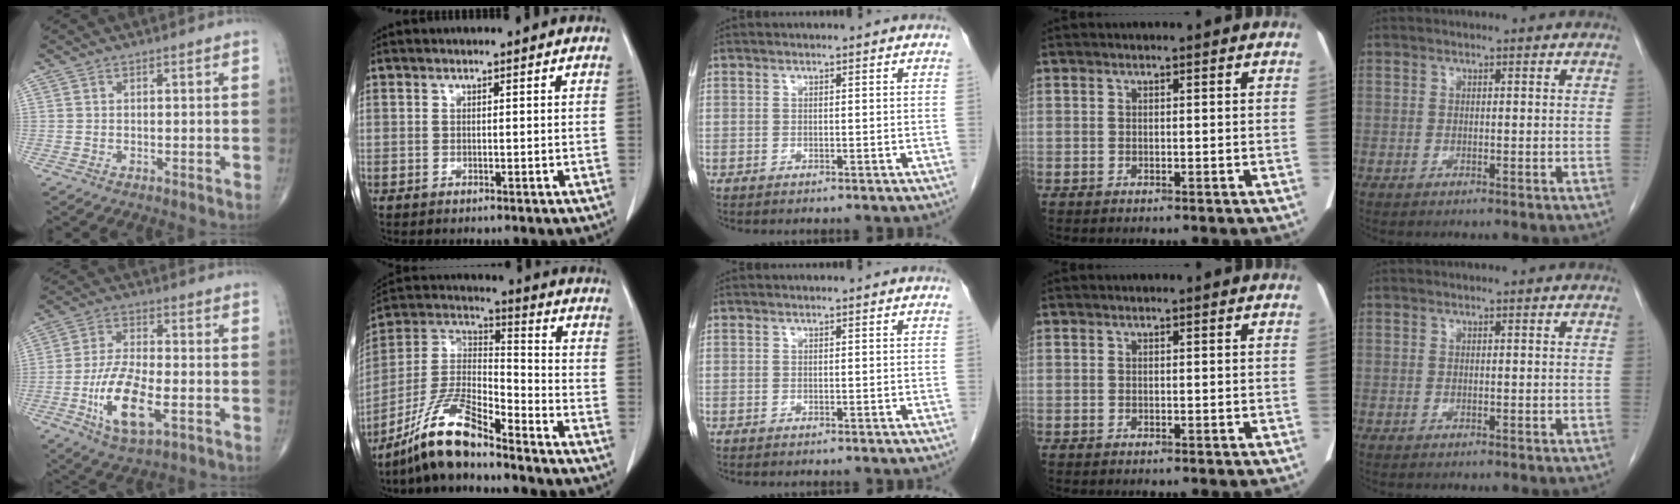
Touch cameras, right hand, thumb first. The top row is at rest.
{"thumb": {"total": 12.5, "force": [-4.0, 5.0, 10.8], "torque": [-0.206, 0.006, -0.071]}, "index": {"total": 12.0, "force": [-9.5, 1.9, 7.1], "torque": [-0.150, 0.004, -0.183]}}